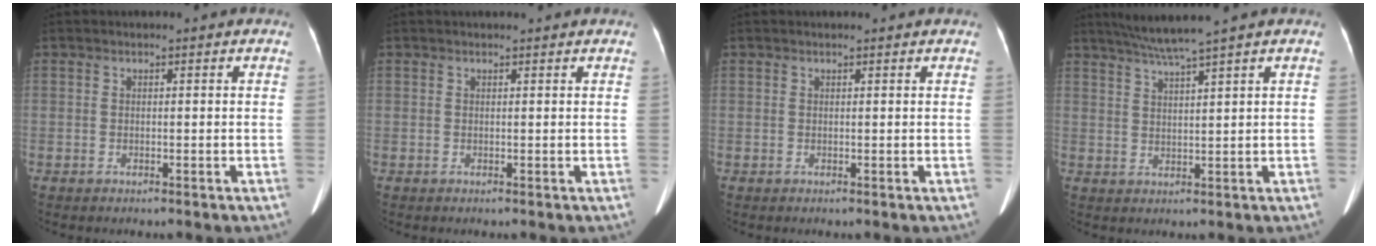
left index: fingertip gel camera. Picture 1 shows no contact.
{"total": 3.2, "force": [3.0, 0.3, 0.9], "torque": [-0.012, 0.024, 0.036]}
{"total": 1.8, "force": [1.6, 0.3, 0.6], "torque": [-0.011, 0.018, 0.018]}
{"total": 5.7, "force": [4.6, -1.7, 2.9], "torque": [-0.055, 0.003, 0.089]}